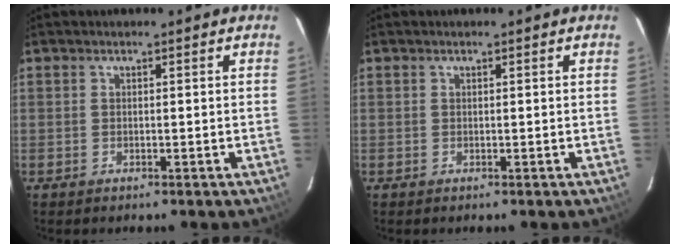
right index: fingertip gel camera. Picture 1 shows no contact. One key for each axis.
{"total": 0.0}